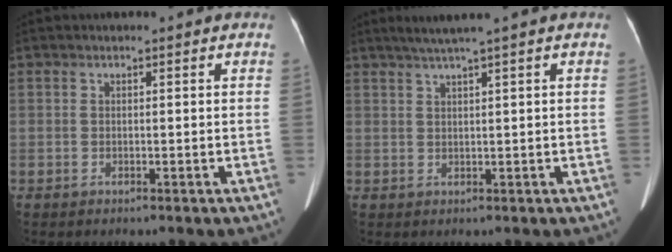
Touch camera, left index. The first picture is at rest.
{"total": 3.3, "force": [2.3, -0.9, 2.2], "torque": [-0.046, 0.005, 0.047]}